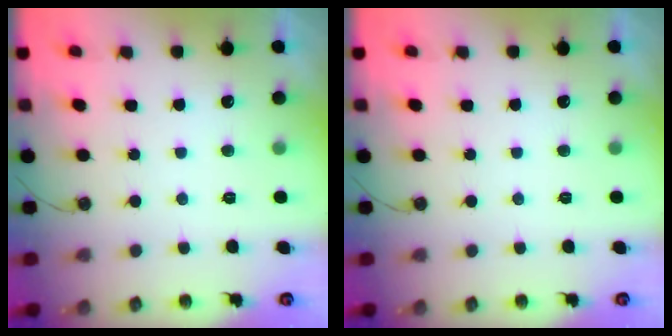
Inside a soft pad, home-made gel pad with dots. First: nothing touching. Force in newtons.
{"total": 0.0}